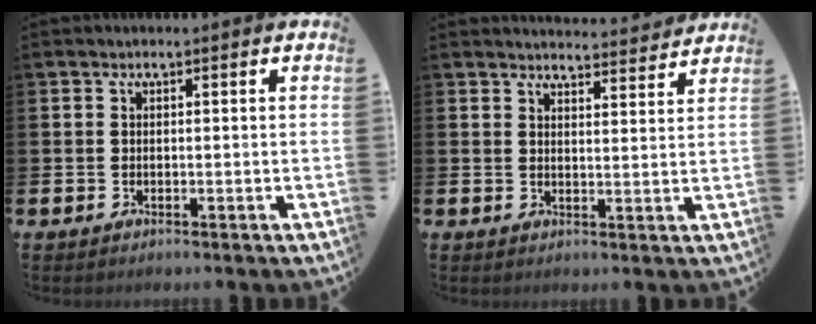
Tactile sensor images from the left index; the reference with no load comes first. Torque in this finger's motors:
{"motor_torque": [0.73, -1.08, 0.39, 0.03]}